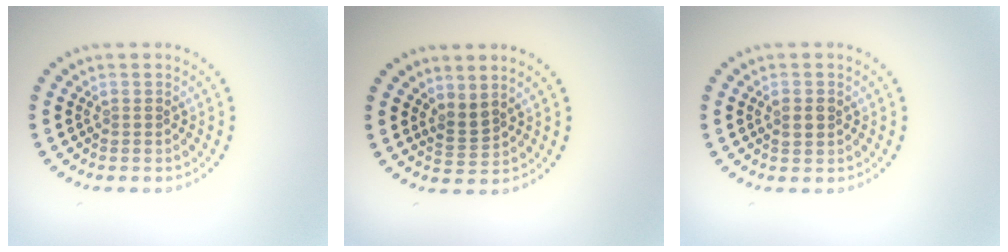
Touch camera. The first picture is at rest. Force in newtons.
{"total": 1.9, "press": 1.4, "slide": 1.3}
{"total": 1.0, "press": 1.0, "slide": 0.0}